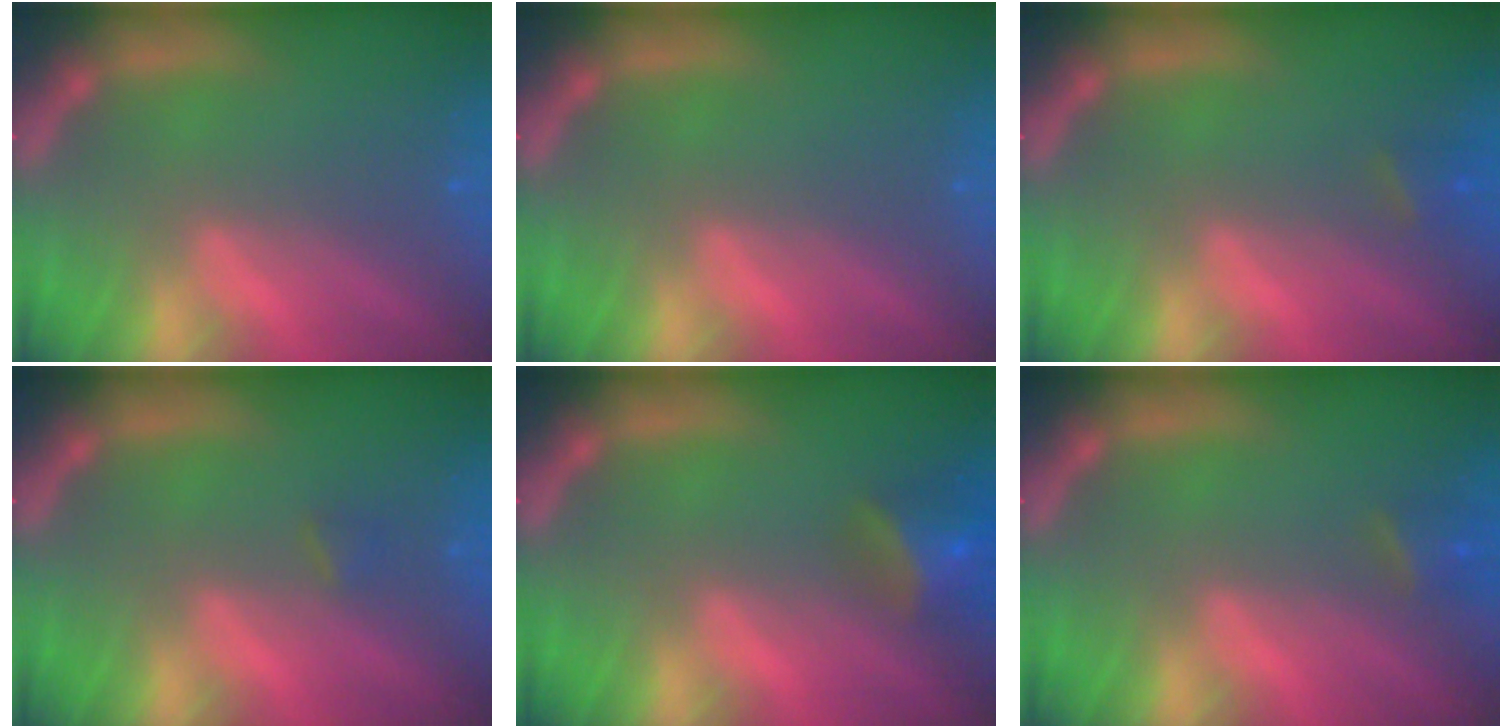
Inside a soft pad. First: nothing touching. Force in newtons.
{"total": 0.0}
{"total": 1.4}
{"total": 0.9}
{"total": 4.5}
{"total": 1.9}